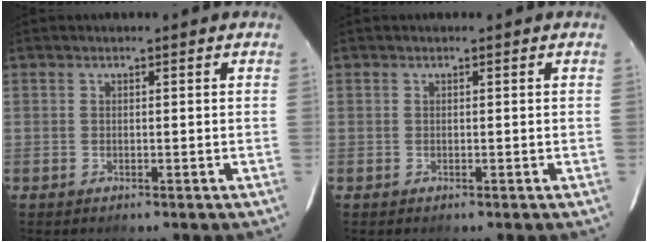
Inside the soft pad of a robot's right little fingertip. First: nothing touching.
{"total": 0.0}